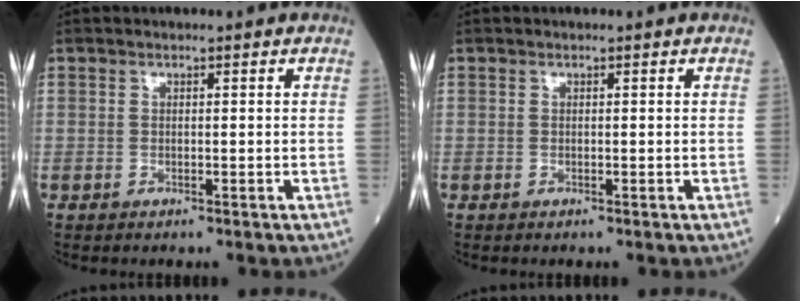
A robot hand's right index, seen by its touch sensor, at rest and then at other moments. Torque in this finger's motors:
{"motor_torque": [0.00, 0.01, -0.02, -0.01]}